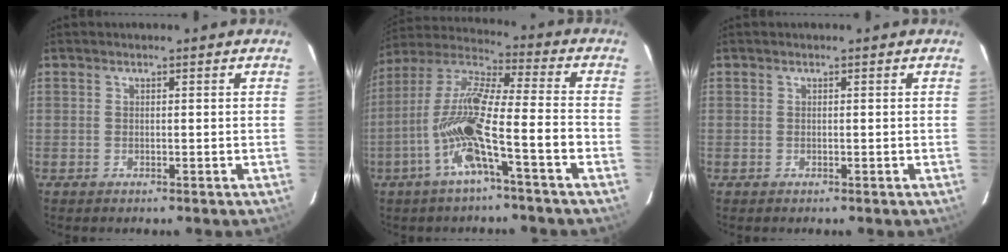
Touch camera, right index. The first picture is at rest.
{"total": 14.2, "force": [-5.2, 0.9, 13.2], "torque": [-0.264, 0.015, -0.100]}
{"total": 0.0}